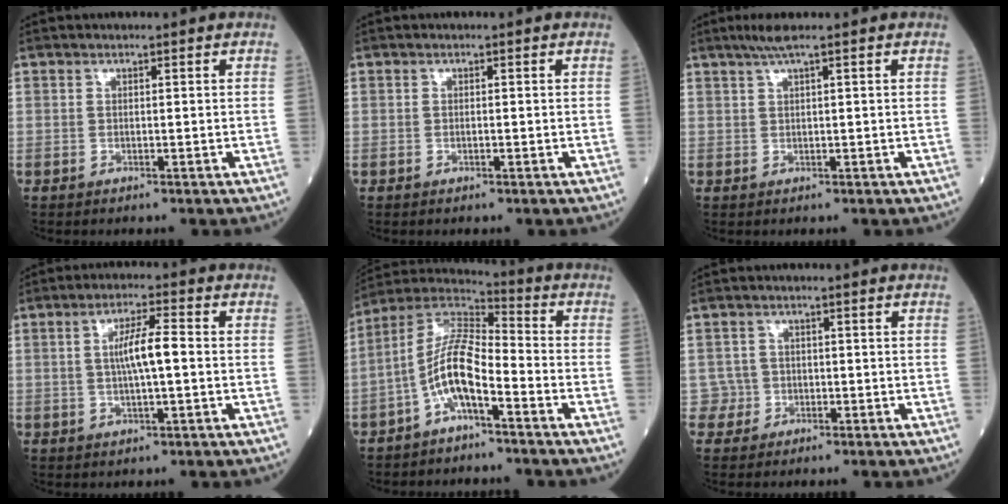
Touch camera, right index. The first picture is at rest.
{"total": 0.5, "force": [-0.2, 0.1, 0.4], "torque": [-0.008, 0.000, -0.003]}
{"total": 2.5, "force": [1.6, -0.4, 1.9], "torque": [-0.047, 0.008, 0.036]}
{"total": 5.8, "force": [0.1, 0.6, 5.8], "torque": [-0.106, 0.007, -0.001]}
{"total": 10.1, "force": [-4.0, 2.7, 8.8], "torque": [-0.184, 0.023, -0.079]}
{"total": 2.2, "force": [-0.8, 2.0, -0.7], "torque": [0.024, 0.013, -0.021]}